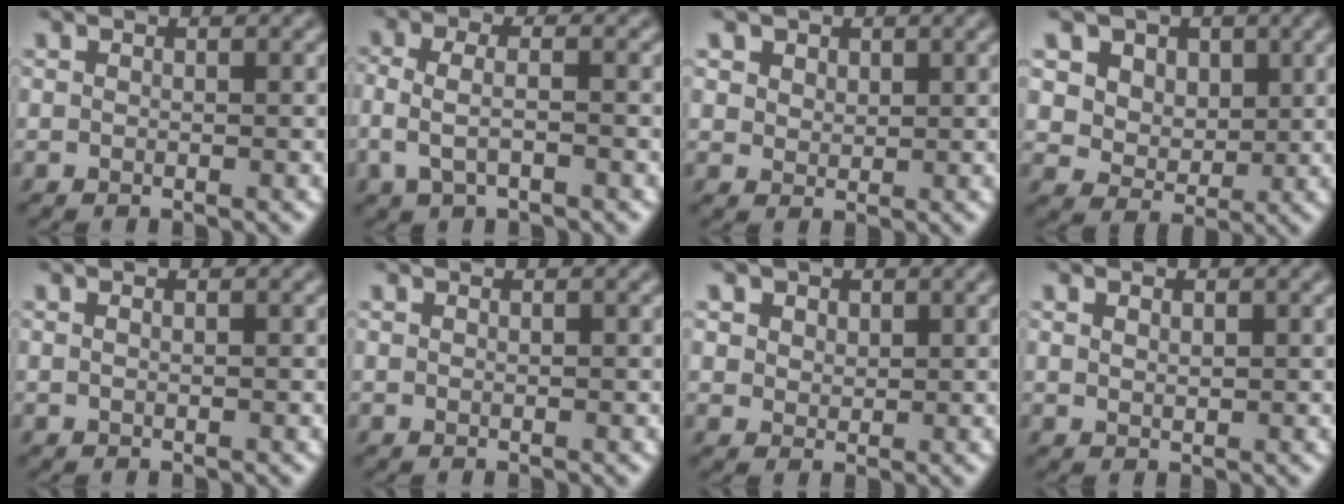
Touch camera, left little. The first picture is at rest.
{"total": 2.9, "force": [-0.9, 1.2, 2.5], "torque": [-0.071, -0.006, -0.013]}
{"total": 3.2, "force": [1.9, 2.2, 1.3], "torque": [-0.050, 0.001, 0.039]}
{"total": 7.8, "force": [3.7, 6.0, 3.5], "torque": [-0.072, -0.002, 0.056]}
{"total": 0.0}
{"total": 0.0}
{"total": 3.6, "force": [2.0, 2.5, 1.6], "torque": [-0.052, 0.002, 0.036]}
{"total": 0.8, "force": [0.4, 0.4, 0.5], "torque": [-0.012, 0.000, 0.011]}